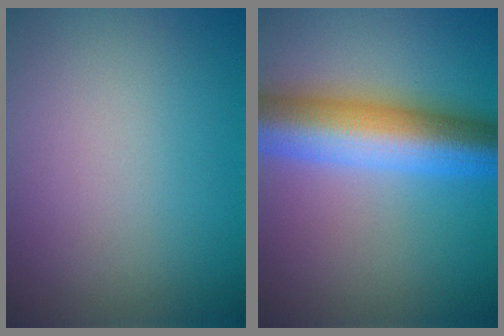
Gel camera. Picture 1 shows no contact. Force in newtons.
{"total": 10.1, "press": 10.1, "slide": 0.1}